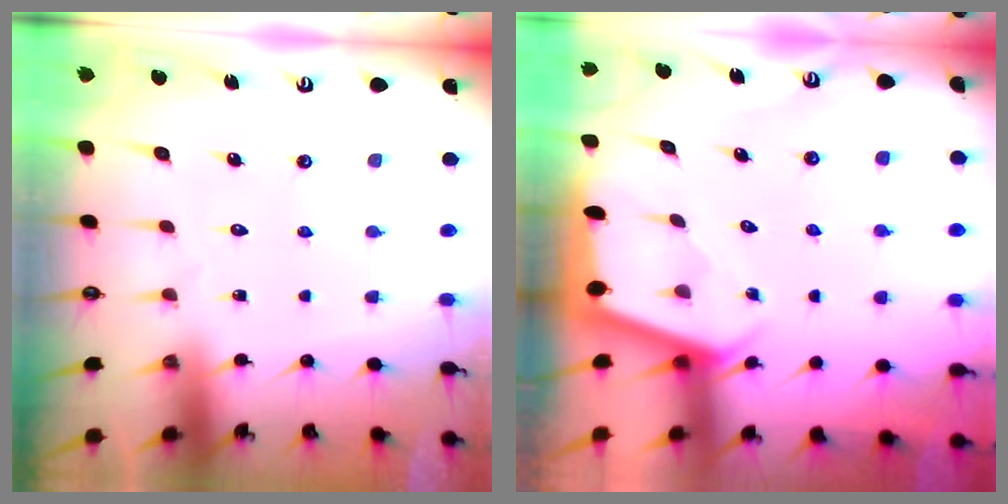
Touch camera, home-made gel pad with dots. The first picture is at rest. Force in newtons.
{"total": 2.2, "press": 2.2, "slide": 0.1}